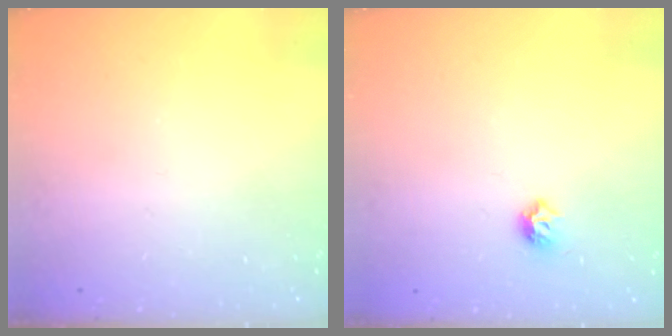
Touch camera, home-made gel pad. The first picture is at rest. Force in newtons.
{"total": 6.0, "press": 5.9, "slide": 1.0}